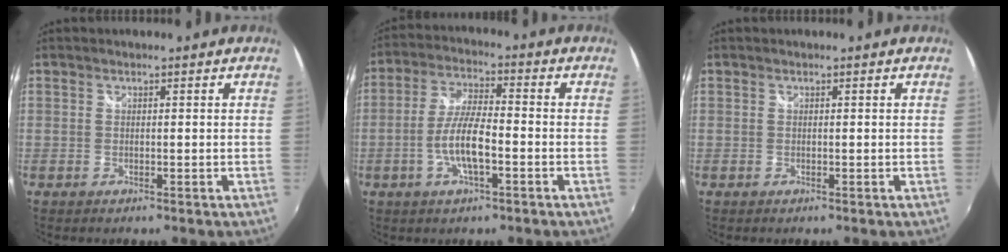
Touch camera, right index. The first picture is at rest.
{"total": 8.7, "force": [-2.8, 2.2, 7.9], "torque": [-0.161, 0.002, -0.055]}
{"total": 0.0}